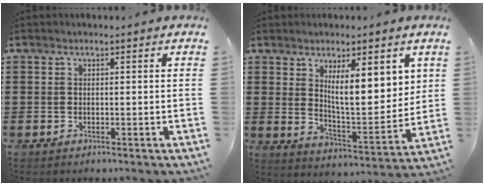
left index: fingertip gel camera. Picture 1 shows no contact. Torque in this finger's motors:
{"motor_torque": [1.33, -0.81, 0.41, 0.21]}